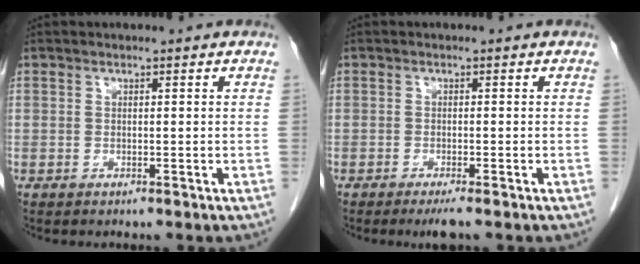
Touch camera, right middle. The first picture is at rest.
{"total": 2.3, "force": [-1.7, 0.0, 1.6], "torque": [-0.024, -0.005, -0.027]}